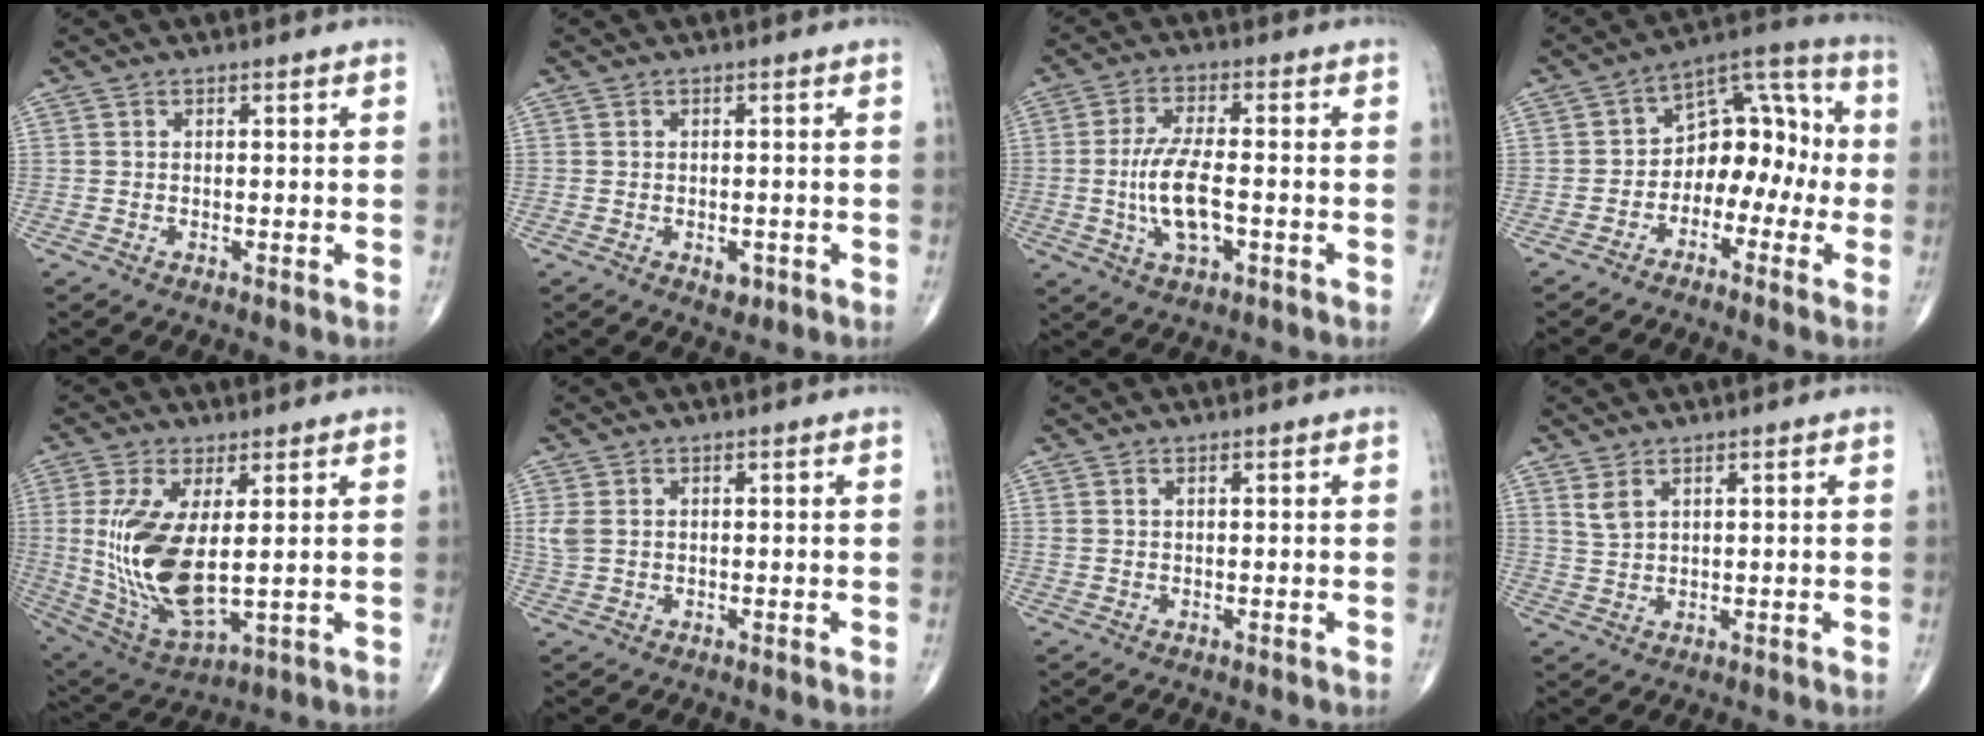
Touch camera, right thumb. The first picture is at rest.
{"total": 2.0, "force": [-0.8, 1.3, 1.3], "torque": [-0.008, 0.002, -0.008]}
{"total": 9.2, "force": [-1.5, 3.7, 8.3], "torque": [-0.169, 0.008, -0.028]}
{"total": 12.0, "force": [-2.6, 8.1, 8.5], "torque": [-0.078, 0.059, -0.055]}
{"total": 15.8, "force": [1.2, 6.5, 14.3], "torque": [-0.297, -0.024, 0.043]}
{"total": 2.6, "force": [0.5, 1.8, 1.7], "torque": [-0.052, 0.005, 0.016]}
{"total": 0.7, "force": [0.4, 0.3, 0.4], "torque": [-0.010, 0.008, 0.010]}
{"total": 2.6, "force": [1.7, 1.1, 1.7], "torque": [-0.036, -0.005, 0.043]}